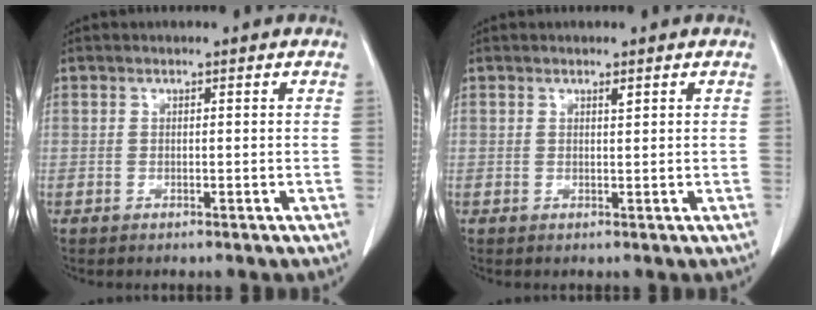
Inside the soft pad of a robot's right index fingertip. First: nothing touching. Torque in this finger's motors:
{"motor_torque": [-0.02, 0.02, -0.01, 0.00]}